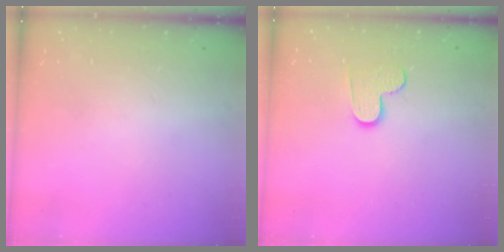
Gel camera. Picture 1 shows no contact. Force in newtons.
{"total": 8.1, "press": 8.0, "slide": 0.5}